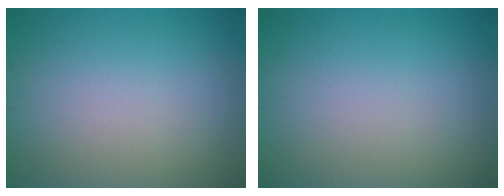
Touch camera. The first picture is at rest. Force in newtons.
{"total": 0.0}